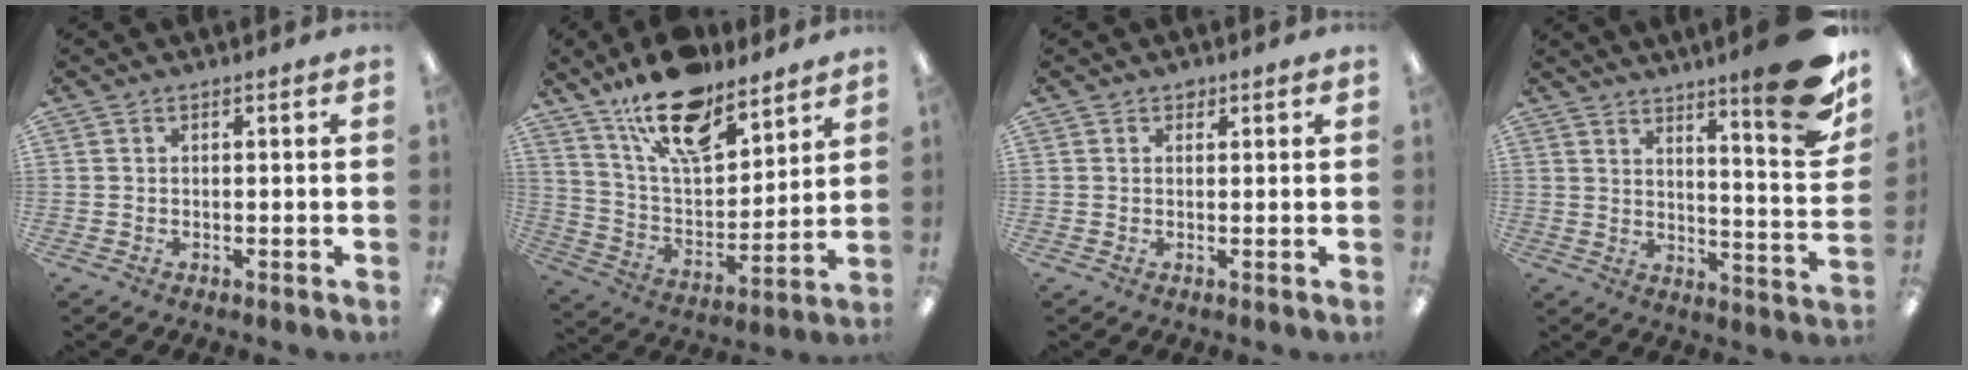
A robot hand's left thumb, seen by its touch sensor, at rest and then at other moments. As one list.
[{"total": 19.0, "force": [13.7, 7.9, 10.5], "torque": [-0.182, -0.074, 0.240]}, {"total": 1.1, "force": [0.8, 0.6, 0.4], "torque": [-0.001, -0.002, 0.013]}, {"total": 16.1, "force": [10.8, 2.3, 11.6], "torque": [-0.162, -0.086, 0.171]}]